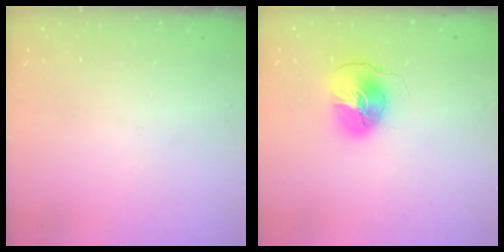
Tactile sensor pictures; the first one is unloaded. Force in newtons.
{"total": 8.2, "press": 8.1, "slide": 1.0}